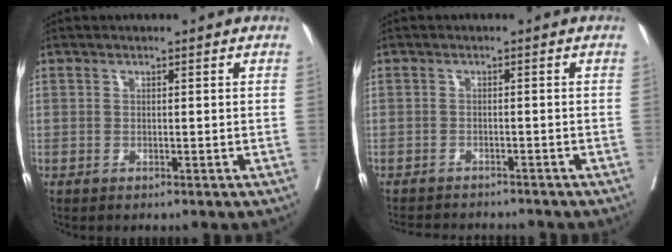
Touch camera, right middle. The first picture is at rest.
{"total": 8.1, "force": [-7.7, 1.4, 2.1], "torque": [-0.029, -0.003, -0.104]}